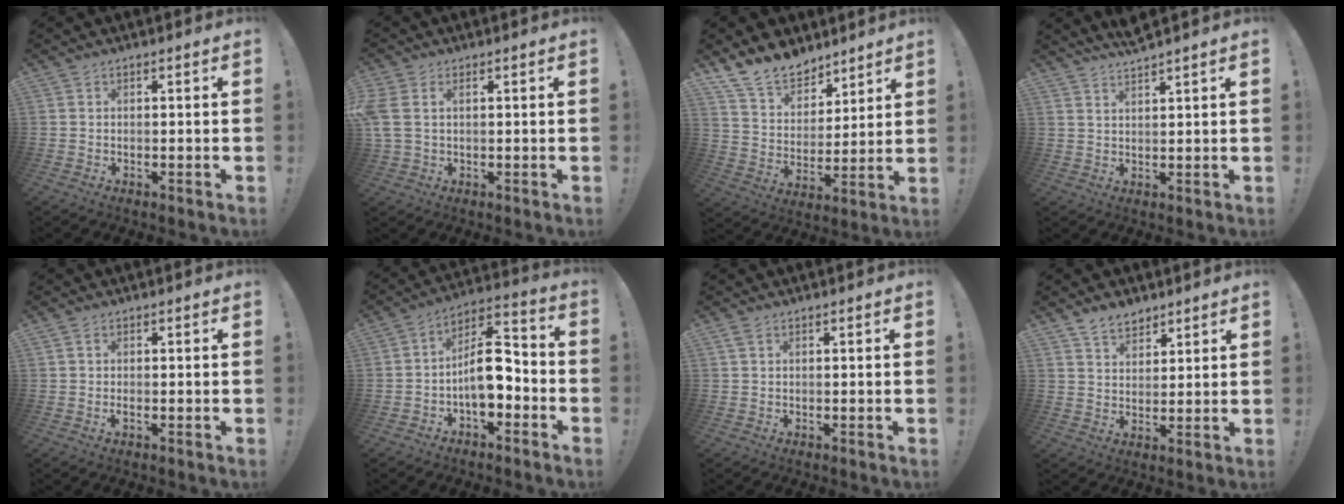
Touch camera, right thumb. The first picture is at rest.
{"total": 4.7, "force": [1.5, 3.2, 3.1], "torque": [-0.077, 0.003, 0.029]}
{"total": 14.2, "force": [11.6, 7.3, 3.5], "torque": [-0.074, -0.088, 0.223]}
{"total": 3.6, "force": [3.3, -0.3, 1.3], "torque": [-0.025, -0.019, 0.058]}
{"total": 1.1, "force": [-0.1, 0.5, 1.0], "torque": [-0.014, -0.001, -0.003]}
{"total": 12.6, "force": [-3.0, 7.2, 9.9], "torque": [-0.166, 0.027, -0.047]}
{"total": 1.2, "force": [0.6, 0.6, 0.8], "torque": [-0.015, 0.004, 0.010]}
{"total": 6.5, "force": [5.1, 3.5, 1.8], "torque": [-0.023, -0.031, 0.096]}